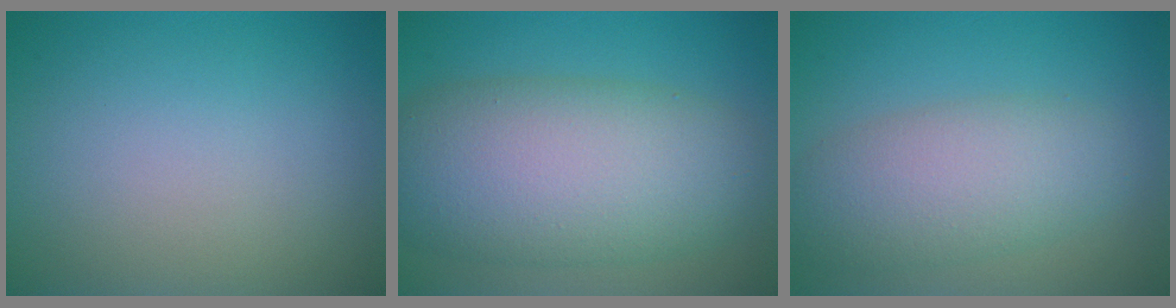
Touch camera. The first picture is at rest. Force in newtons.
{"total": 10.8, "press": 10.8, "slide": 0.7}
{"total": 5.7, "press": 5.7, "slide": 0.3}